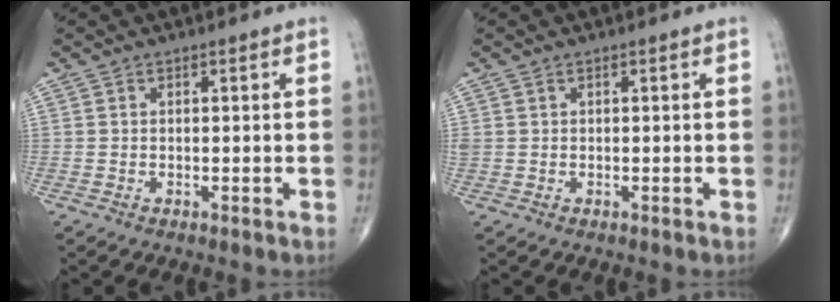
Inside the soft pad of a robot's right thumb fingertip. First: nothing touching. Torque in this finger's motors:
{"motor_torque": [0.39, -0.59, 0.08, 0.21, 0.00]}